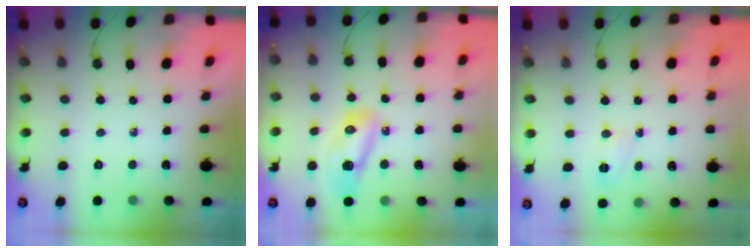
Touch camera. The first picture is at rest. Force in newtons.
{"total": 16.9, "press": 12.4, "slide": 11.5}
{"total": 7.2, "press": 3.5, "slide": 6.2}